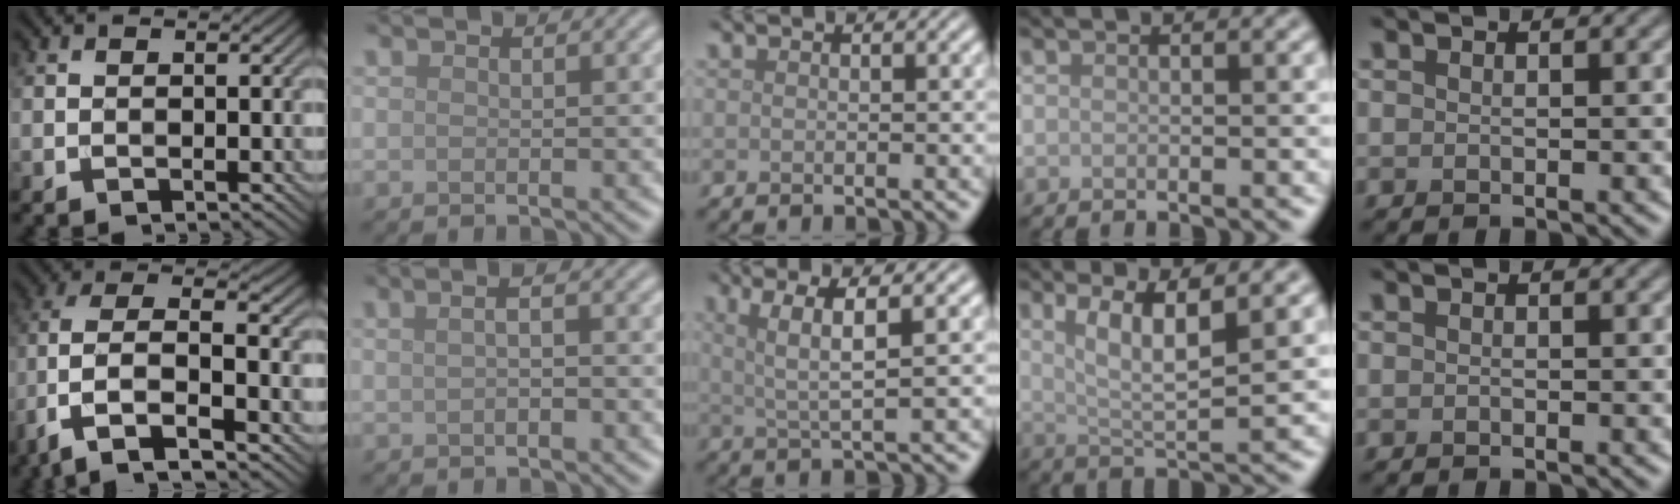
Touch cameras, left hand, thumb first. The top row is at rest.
{"thumb": {"total": 9.9, "force": [-4.5, 4.0, 7.9], "torque": [-0.166, 0.000, -0.097]}, "index": {"total": 3.9, "force": [1.1, 2.0, 3.2], "torque": [-0.027, 0.028, -0.013]}, "middle": {"total": 4.2, "force": [1.5, 0.6, 3.8], "torque": [-0.073, 0.000, 0.029]}, "ring": {"total": 4.7, "force": [1.8, 1.0, 4.3], "torque": [-0.078, -0.007, 0.036]}}